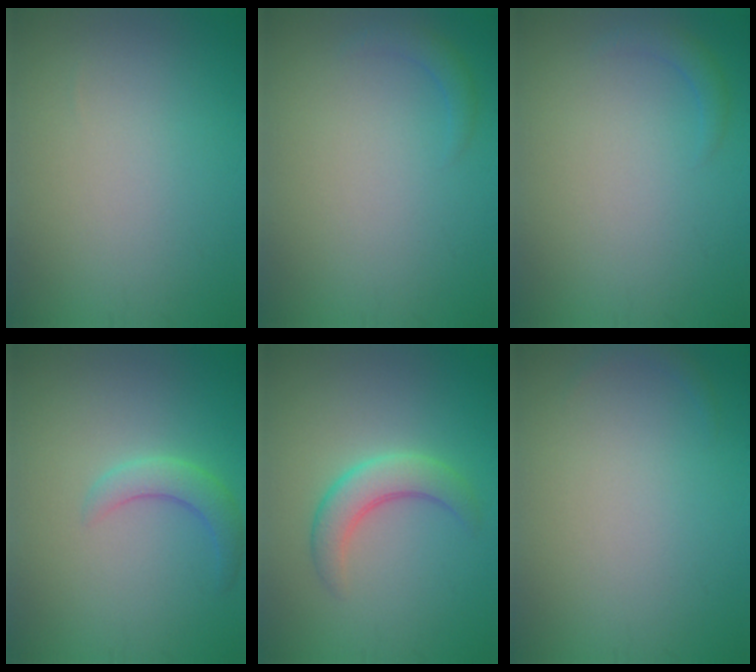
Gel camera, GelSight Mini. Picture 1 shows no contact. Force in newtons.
{"total": 1.2, "press": 1.2, "slide": 0.1}
{"total": 1.2, "press": 1.2, "slide": 0.1}
{"total": 2.6, "press": 2.6, "slide": 0.1}
{"total": 3.6, "press": 3.6, "slide": 0.2}
{"total": 0.6, "press": 0.6, "slide": 0.1}